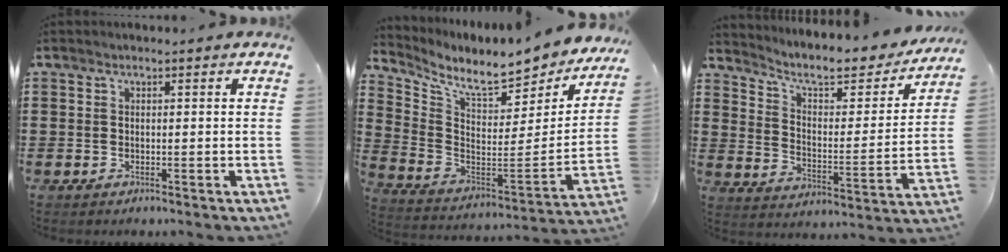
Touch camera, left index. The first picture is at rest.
{"total": 8.6, "force": [7.6, 1.2, 3.9], "torque": [-0.105, -0.068, 0.123]}
{"total": 7.1, "force": [5.9, 1.5, 3.7], "torque": [-0.090, -0.040, 0.094]}